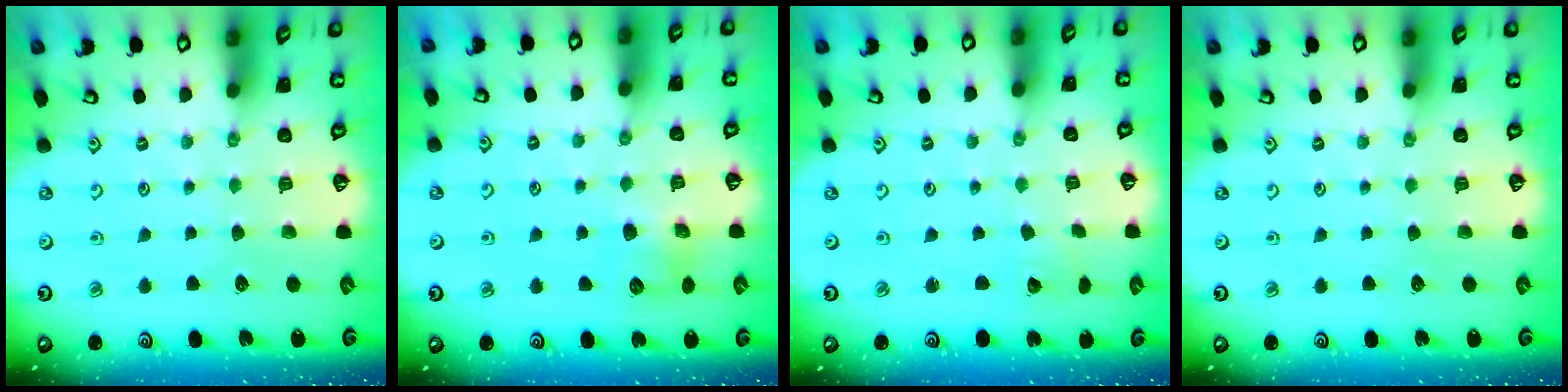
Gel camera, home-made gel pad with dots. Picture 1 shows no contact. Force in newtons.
{"total": 6.5, "press": 6.5, "slide": 0.5}
{"total": 1.9, "press": 1.9, "slide": 0.0}
{"total": 0.0}